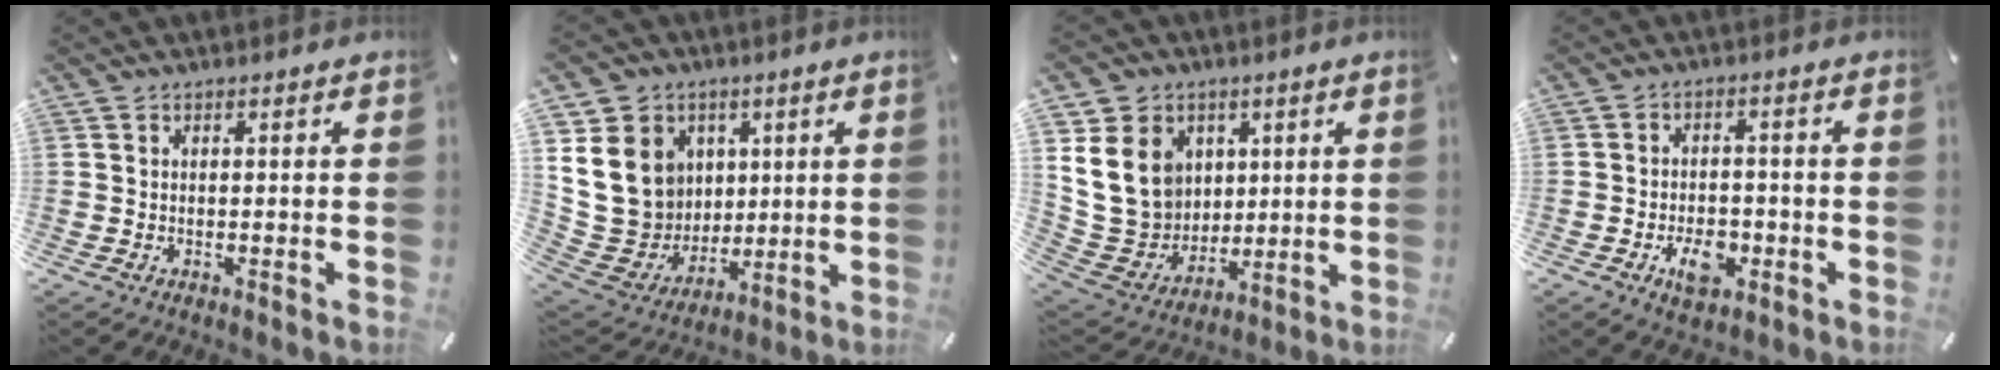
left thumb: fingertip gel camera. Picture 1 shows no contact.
{"total": 17.7, "force": [4.1, 16.0, 6.2], "torque": [-0.123, -0.021, 0.100]}
{"total": 16.8, "force": [4.3, 14.7, 6.8], "torque": [-0.150, -0.019, 0.089]}
{"total": 7.2, "force": [-2.8, 4.7, 4.8], "torque": [-0.076, 0.005, -0.050]}